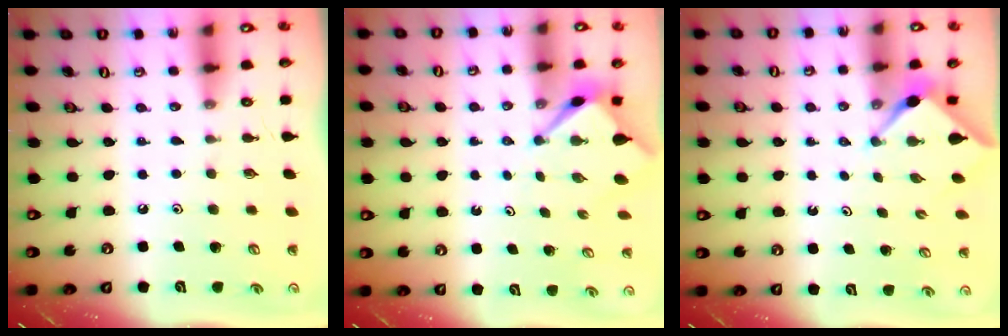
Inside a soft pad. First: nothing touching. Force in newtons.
{"total": 2.9, "press": 2.9, "slide": 0.2}
{"total": 3.1, "press": 3.1, "slide": 0.4}